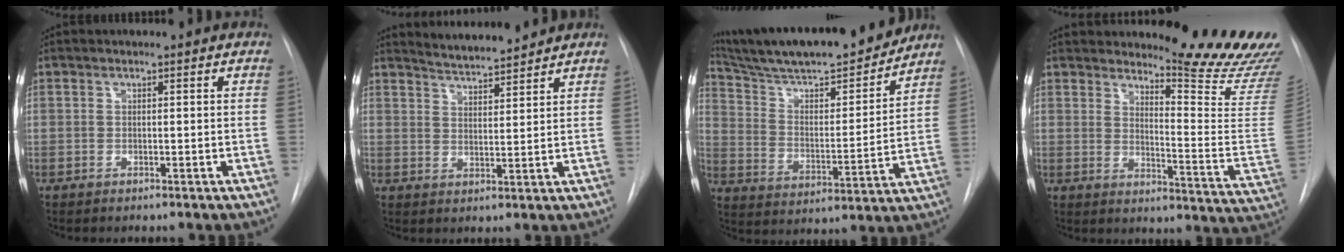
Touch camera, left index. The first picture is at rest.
{"total": 6.4, "force": [6.2, 0.1, 1.2], "torque": [-0.031, 0.006, 0.106]}
{"total": 22.4, "force": [20.1, 2.5, 9.7], "torque": [-0.169, -0.003, 0.312]}
{"total": 17.6, "force": [15.9, 0.6, 7.6], "torque": [-0.100, -0.125, 0.188]}